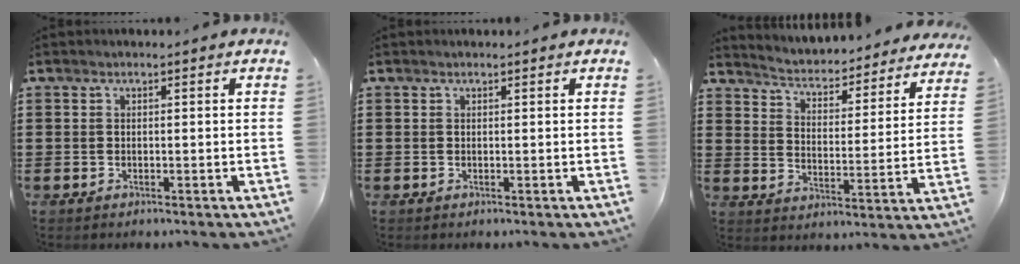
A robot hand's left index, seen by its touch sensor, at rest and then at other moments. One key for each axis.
{"total": 0.0}
{"total": 2.9, "fx": 2.9, "fy": -0.1, "fz": 0.4, "tx": -0.028, "ty": -0.035, "tz": 0.037}